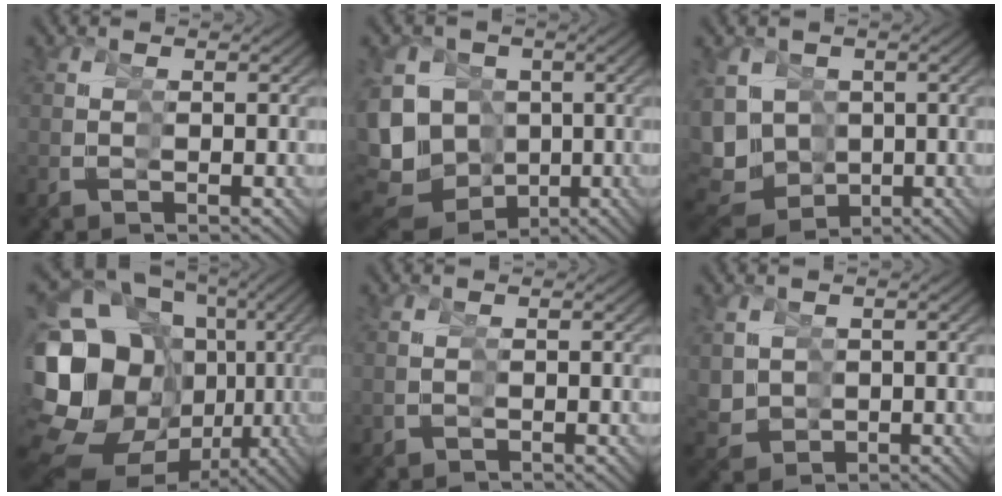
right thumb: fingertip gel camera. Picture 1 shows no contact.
{"total": 16.0, "force": [-0.7, 13.9, 7.8], "torque": [-0.173, -0.016, -0.021]}
{"total": 11.8, "force": [0.3, 10.5, 5.3], "torque": [-0.125, -0.011, -0.005]}
{"total": 18.3, "force": [-1.3, 11.9, 13.9], "torque": [-0.267, -0.025, -0.005]}
{"total": 0.9, "force": [-0.3, 0.8, 0.4], "torque": [-0.011, -0.008, -0.001]}
{"total": 4.5, "force": [0.0, 4.1, 1.7], "torque": [-0.058, -0.024, 0.014]}